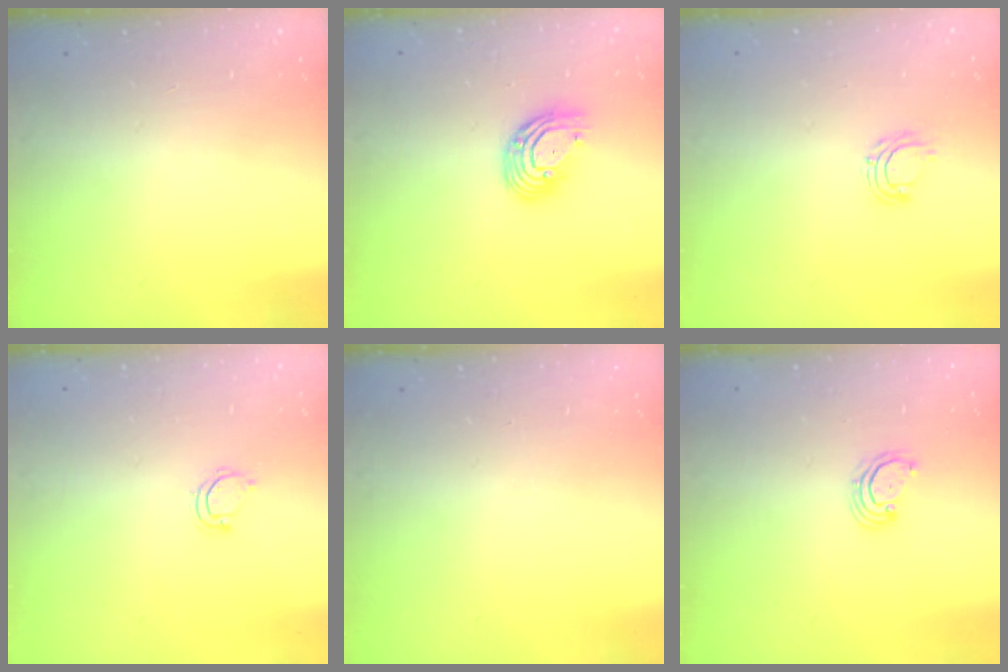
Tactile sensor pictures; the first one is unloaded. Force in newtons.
{"total": 10.3, "press": 10.3, "slide": 1.0}
{"total": 6.2, "press": 6.1, "slide": 0.5}
{"total": 3.7, "press": 3.7, "slide": 0.3}
{"total": 0.0}
{"total": 2.7, "press": 2.6, "slide": 0.6}